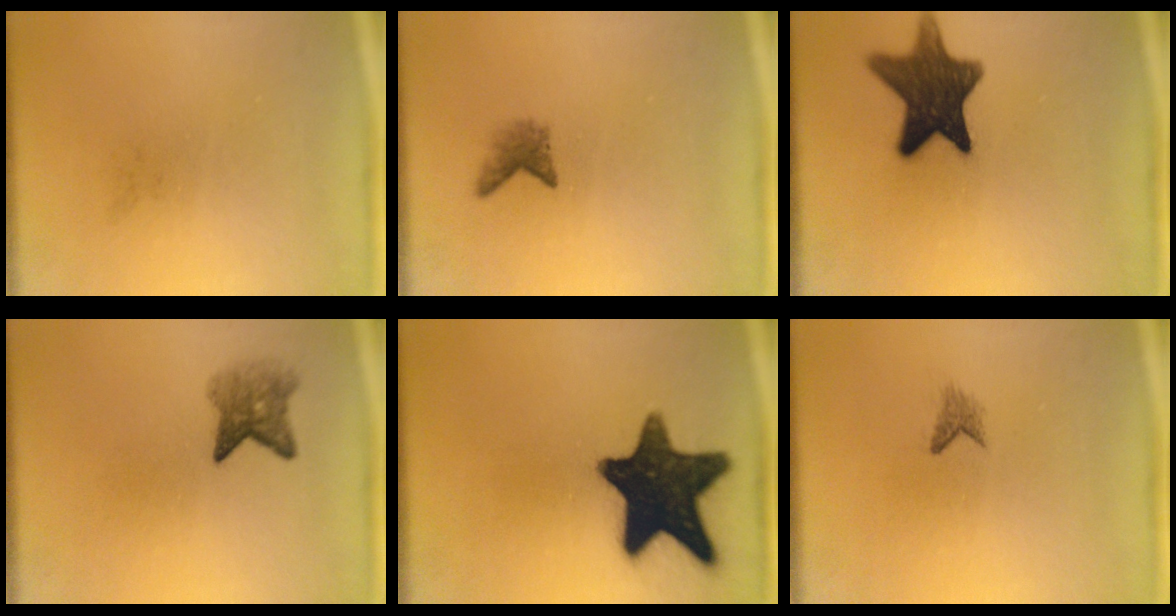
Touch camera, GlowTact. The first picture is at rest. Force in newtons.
{"total": 1.8}
{"total": 13.3}
{"total": 3.8}
{"total": 17.6}
{"total": 1.2}